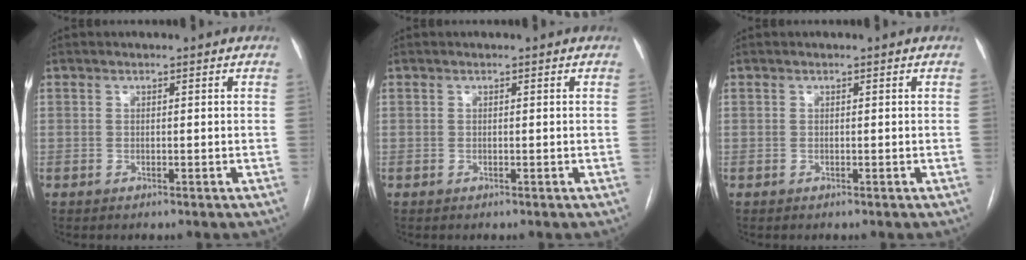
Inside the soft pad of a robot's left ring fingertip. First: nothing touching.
{"total": 0.0}
{"total": 0.0}